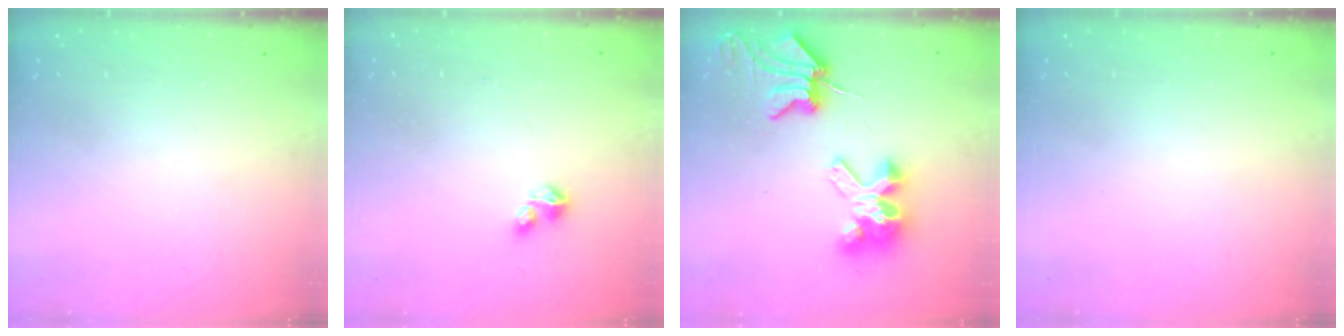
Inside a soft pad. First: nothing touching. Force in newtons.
{"total": 2.1, "press": 2.1, "slide": 0.2}
{"total": 8.8, "press": 8.8, "slide": 1.1}
{"total": 0.0}